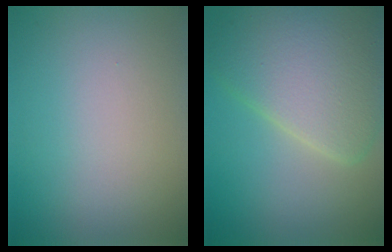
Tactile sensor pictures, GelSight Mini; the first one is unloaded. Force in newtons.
{"total": 8.1, "press": 8.1, "slide": 0.2}